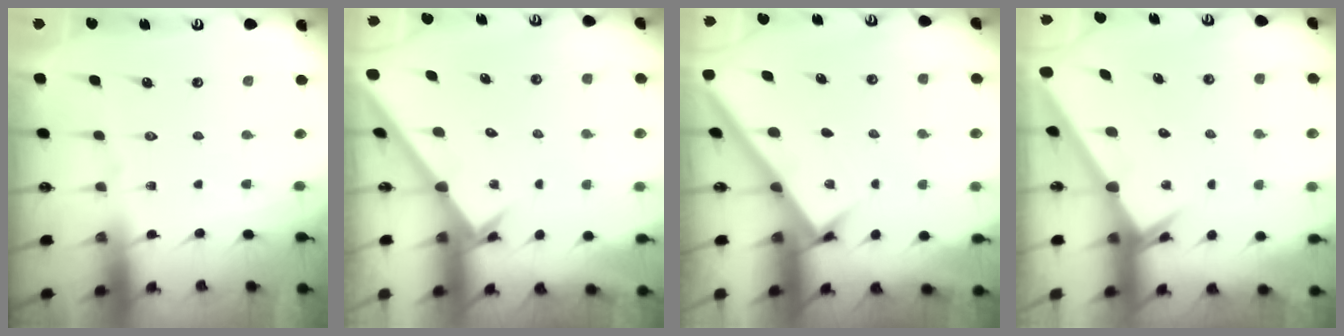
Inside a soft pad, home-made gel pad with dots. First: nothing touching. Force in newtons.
{"total": 2.0, "press": 2.0, "slide": 0.2}
{"total": 2.5, "press": 2.5, "slide": 0.3}
{"total": 2.6, "press": 2.6, "slide": 0.2}